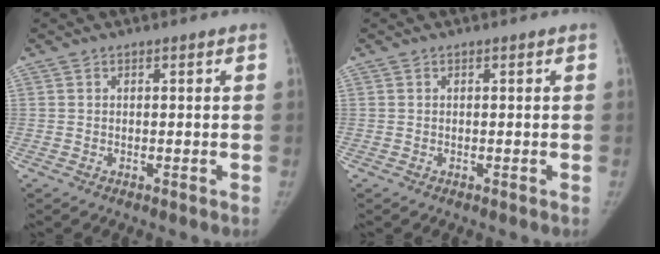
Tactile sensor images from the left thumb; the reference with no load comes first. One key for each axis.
{"total": 0.0}